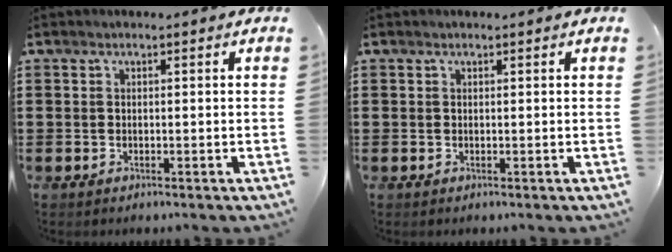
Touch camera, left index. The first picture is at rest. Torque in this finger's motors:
{"motor_torque": [0.00, -0.71, 0.00, 0.00]}